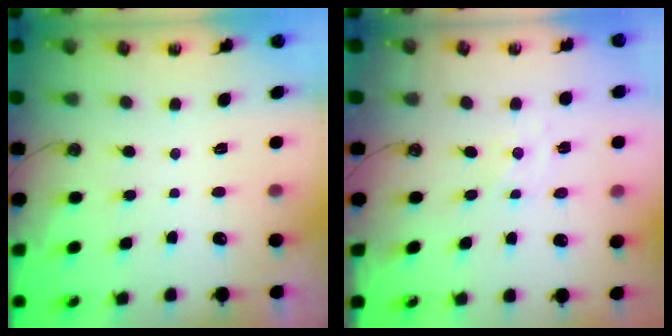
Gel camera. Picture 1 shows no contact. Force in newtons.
{"total": 0.0}